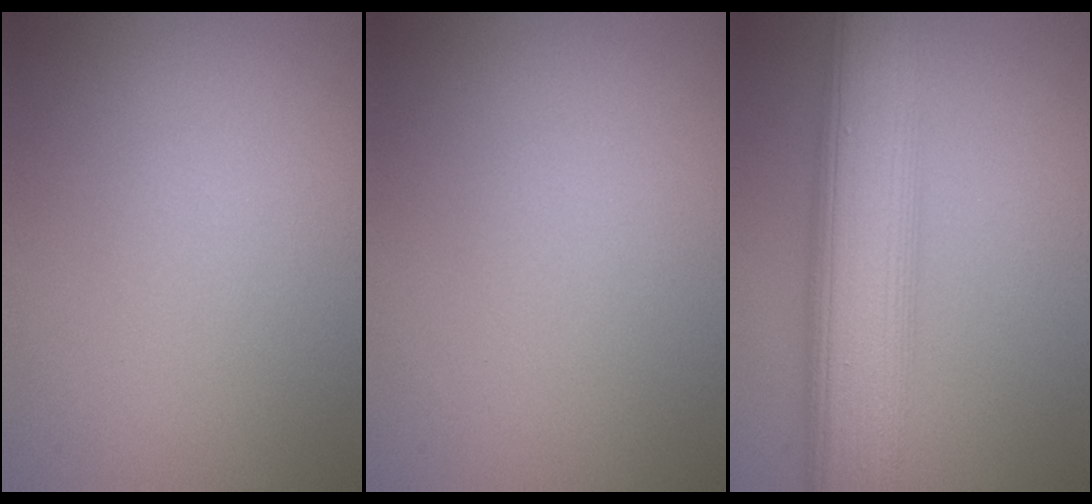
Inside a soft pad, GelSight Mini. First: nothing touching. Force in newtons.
{"total": 0.0}
{"total": 9.6, "press": 9.6, "slide": 0.1}